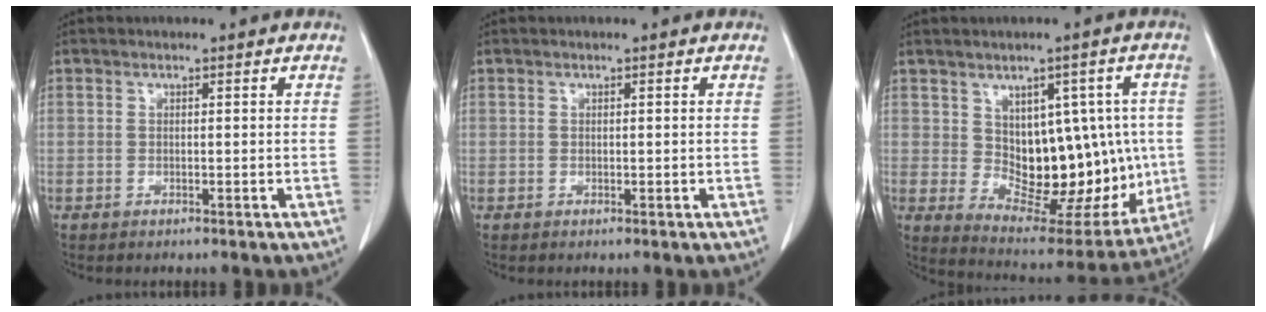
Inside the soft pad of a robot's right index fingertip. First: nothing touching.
{"total": 0.0}
{"total": 16.4, "force": [0.2, 8.7, 13.9], "torque": [-0.170, 0.014, 0.035]}